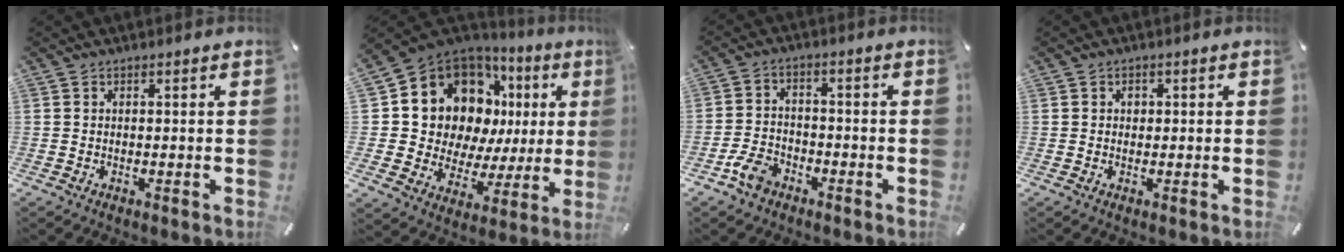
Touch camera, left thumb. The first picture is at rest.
{"total": 15.8, "force": [8.0, 11.9, 6.8], "torque": [-0.125, -0.070, 0.158]}
{"total": 6.2, "force": [-4.0, 3.9, 2.8], "torque": [-0.065, 0.018, -0.077]}
{"total": 1.3, "force": [0.1, 1.1, 0.6], "torque": [0.003, -0.002, -0.004]}